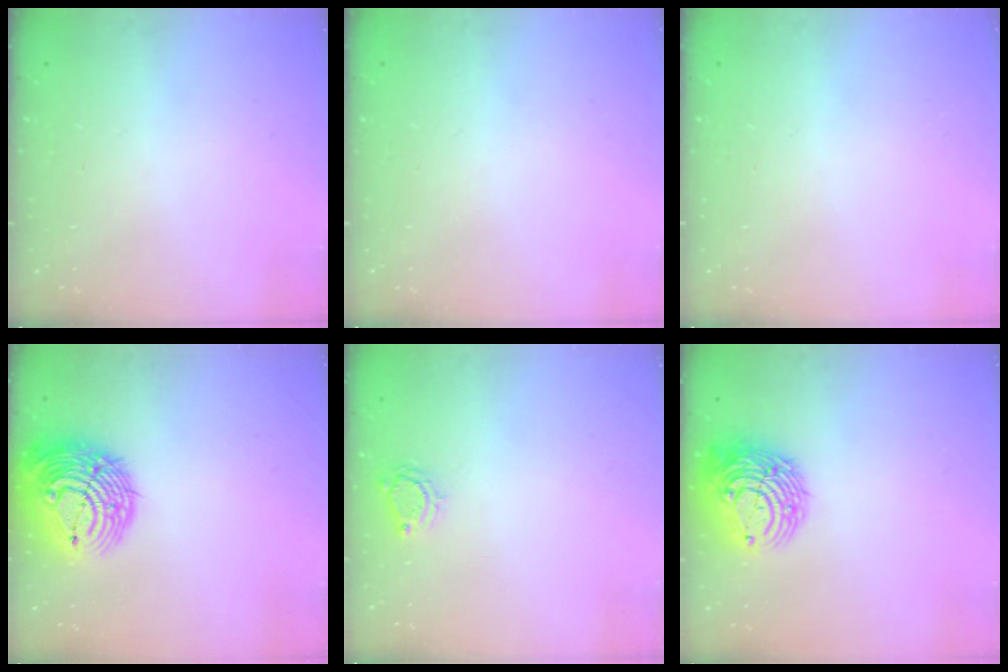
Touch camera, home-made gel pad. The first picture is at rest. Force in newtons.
{"total": 0.0}
{"total": 0.0}
{"total": 17.9, "press": 17.8, "slide": 1.9}
{"total": 3.9, "press": 3.9, "slide": 0.4}
{"total": 12.7, "press": 12.7, "slide": 1.3}